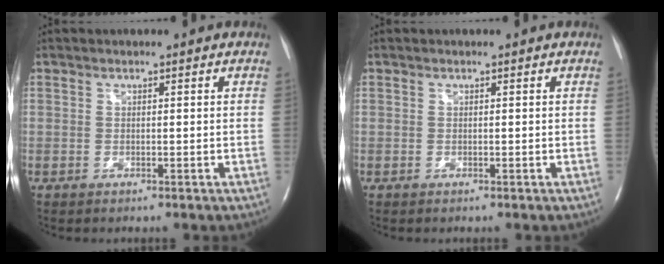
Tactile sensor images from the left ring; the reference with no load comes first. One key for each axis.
{"total": 0.0}